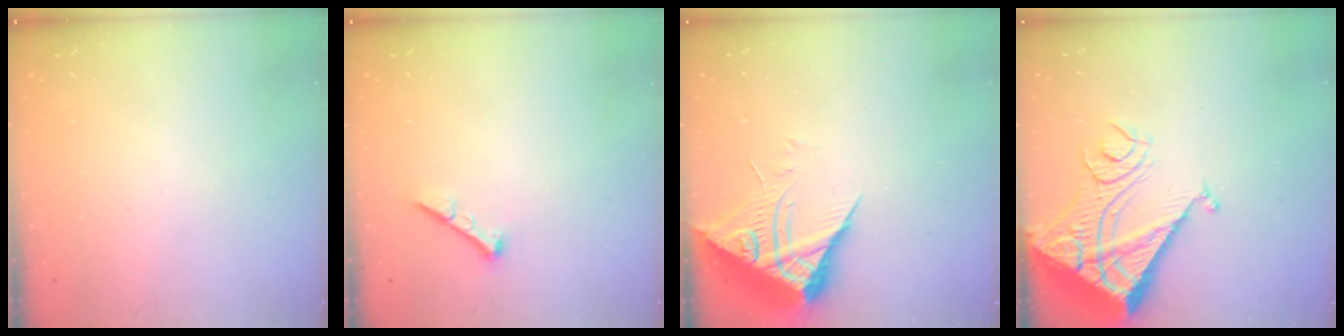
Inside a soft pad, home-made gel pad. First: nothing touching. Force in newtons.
{"total": 0.0}
{"total": 8.8, "press": 8.7, "slide": 0.9}
{"total": 16.7, "press": 16.6, "slide": 2.1}